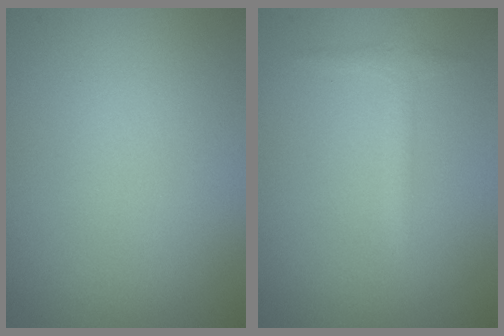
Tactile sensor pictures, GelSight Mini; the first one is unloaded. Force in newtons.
{"total": 1.3, "press": 1.3, "slide": 0.0}